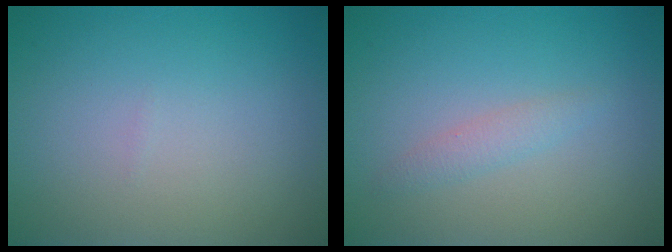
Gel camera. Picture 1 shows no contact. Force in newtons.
{"total": 1.3, "press": 1.3, "slide": 0.0}